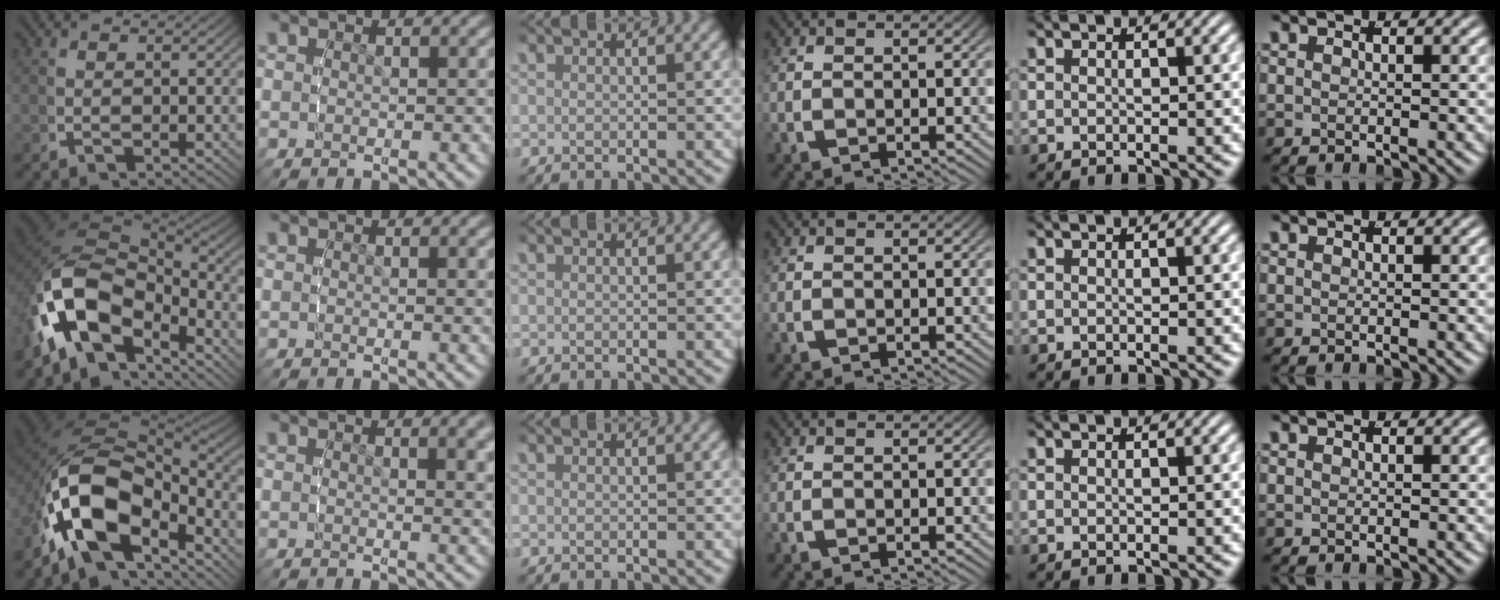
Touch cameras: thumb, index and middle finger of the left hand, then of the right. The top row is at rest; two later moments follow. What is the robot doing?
{"motion": "lift_and_place", "object": "screwdriver"}